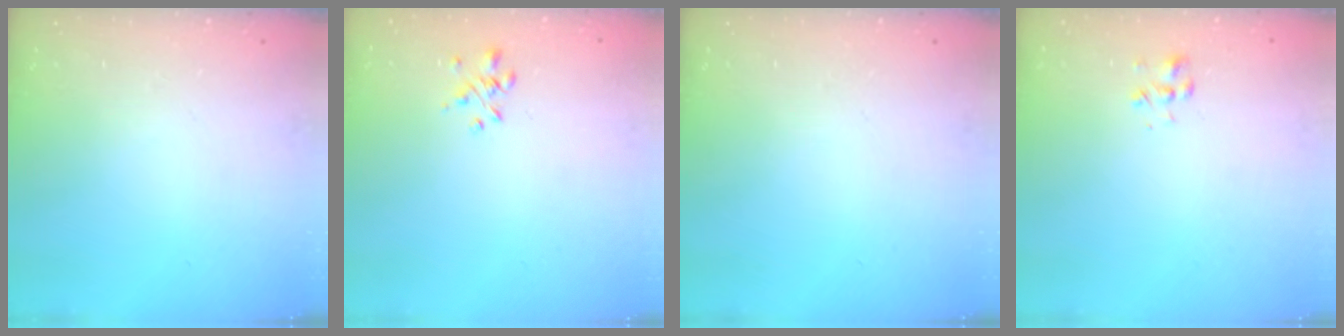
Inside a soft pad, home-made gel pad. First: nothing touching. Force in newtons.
{"total": 1.9, "press": 1.8, "slide": 0.6}
{"total": 0.0}
{"total": 2.3, "press": 2.2, "slide": 0.7}